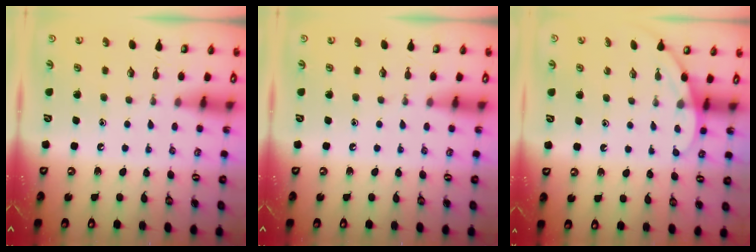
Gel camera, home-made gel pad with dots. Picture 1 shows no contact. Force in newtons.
{"total": 0.0}
{"total": 2.8, "press": 2.8, "slide": 0.2}